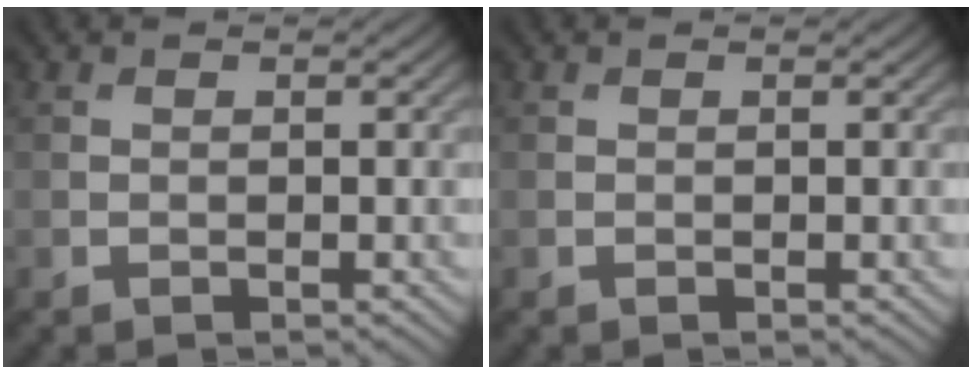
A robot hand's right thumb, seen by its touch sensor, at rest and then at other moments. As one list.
[{"total": 0.0}]